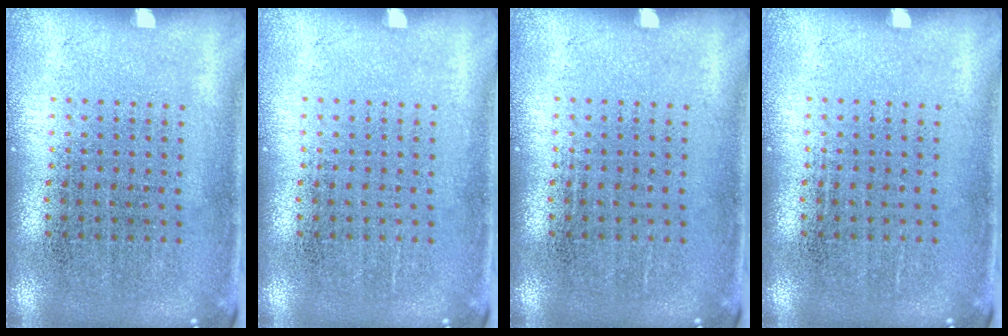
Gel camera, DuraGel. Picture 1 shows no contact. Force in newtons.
{"total": 0.0}
{"total": 0.0}
{"total": 0.0}